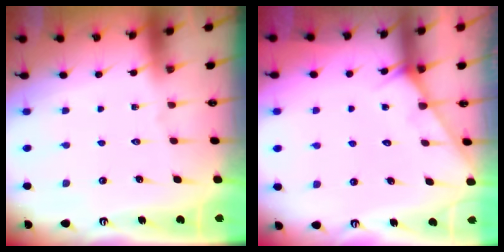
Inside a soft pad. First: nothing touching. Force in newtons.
{"total": 4.5, "press": 4.5, "slide": 0.3}